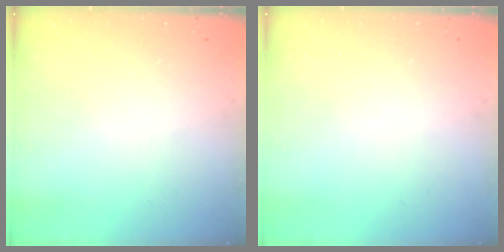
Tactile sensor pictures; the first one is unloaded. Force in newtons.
{"total": 0.0}